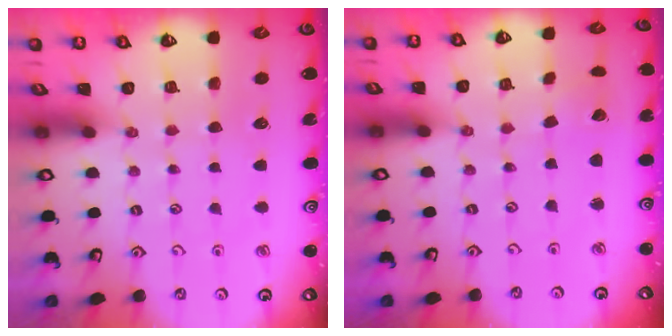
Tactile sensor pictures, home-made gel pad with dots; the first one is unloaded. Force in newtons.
{"total": 1.9, "press": 1.9, "slide": 0.1}